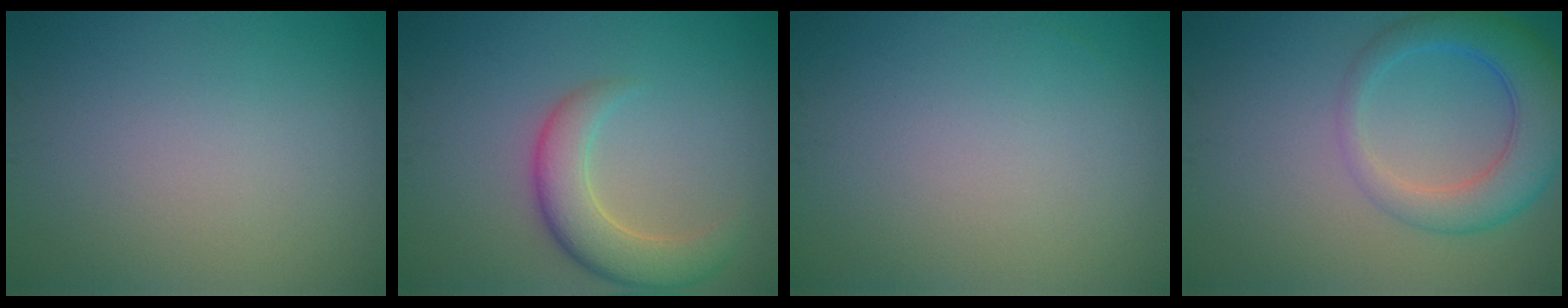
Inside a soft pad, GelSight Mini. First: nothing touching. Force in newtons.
{"total": 4.9, "press": 4.8, "slide": 0.5}
{"total": 0.0}
{"total": 5.7, "press": 5.7, "slide": 0.4}